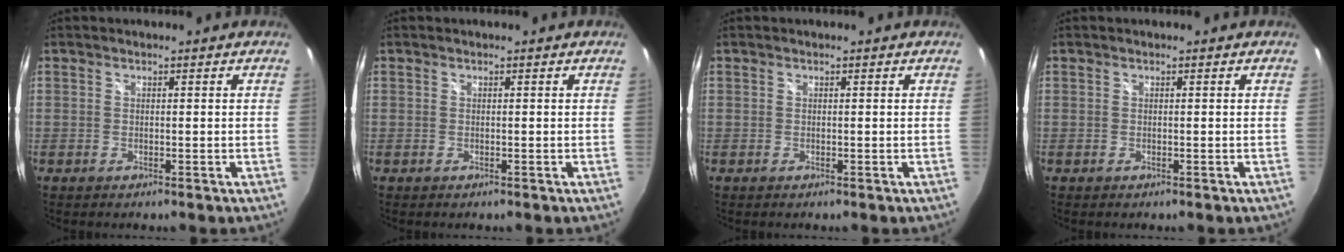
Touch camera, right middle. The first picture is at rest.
{"total": 0.0}
{"total": 0.0}
{"total": 0.0}